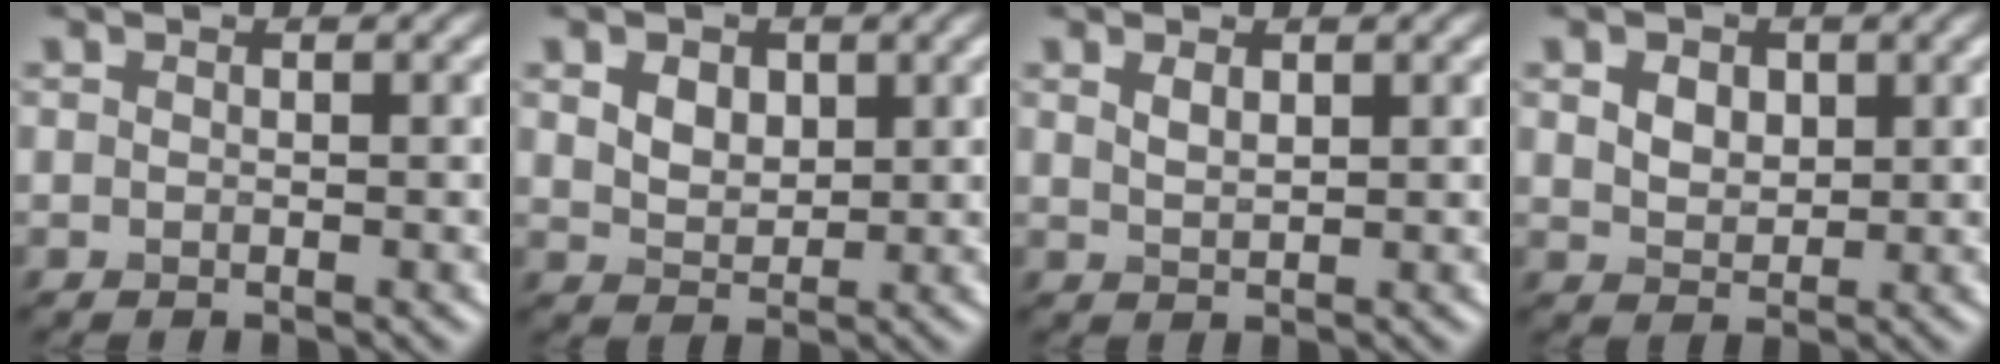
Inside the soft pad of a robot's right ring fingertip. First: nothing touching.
{"total": 3.3, "force": [1.4, 2.3, 1.9], "torque": [-0.038, 0.008, 0.016]}
{"total": 1.4, "force": [0.8, 0.6, 0.9], "torque": [-0.021, -0.001, 0.020]}
{"total": 3.1, "force": [1.3, 2.2, 1.8], "torque": [-0.033, 0.009, 0.013]}